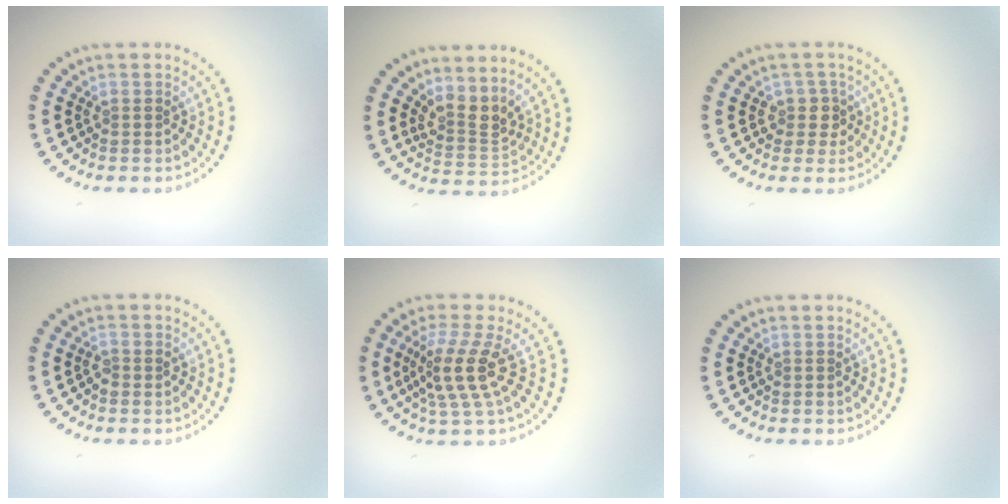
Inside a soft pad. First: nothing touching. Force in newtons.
{"total": 2.8, "press": 2.0, "slide": 1.9}
{"total": 2.0, "press": 1.6, "slide": 1.3}
{"total": 0.8, "press": 0.8, "slide": 0.2}
{"total": 4.0, "press": 3.2, "slide": 2.5}
{"total": 0.0}